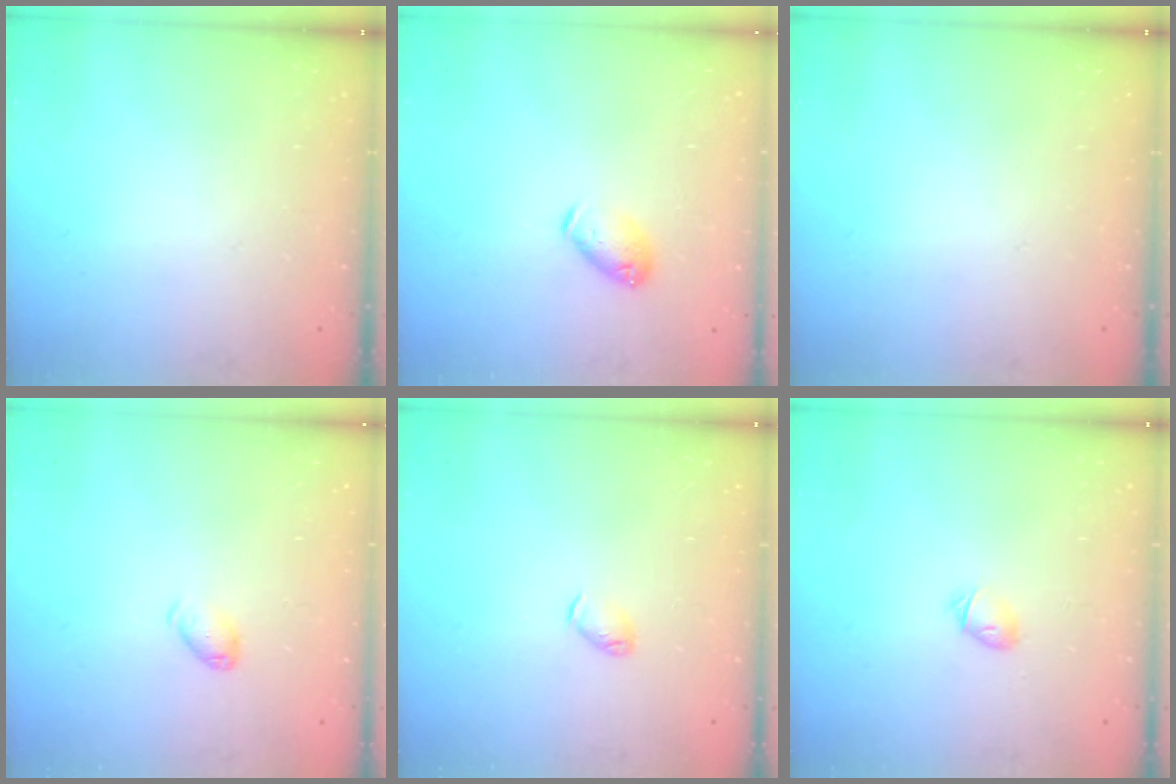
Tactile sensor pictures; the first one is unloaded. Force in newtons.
{"total": 7.3, "press": 7.2, "slide": 1.0}
{"total": 0.0}
{"total": 4.8, "press": 4.7, "slide": 0.9}
{"total": 2.9, "press": 2.9, "slide": 0.5}
{"total": 4.9, "press": 4.8, "slide": 1.0}